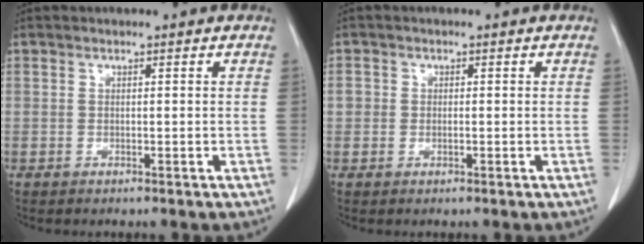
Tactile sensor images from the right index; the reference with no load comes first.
{"total": 4.3, "force": [0.1, 4.0, 1.5], "torque": [-0.038, 0.014, 0.005]}